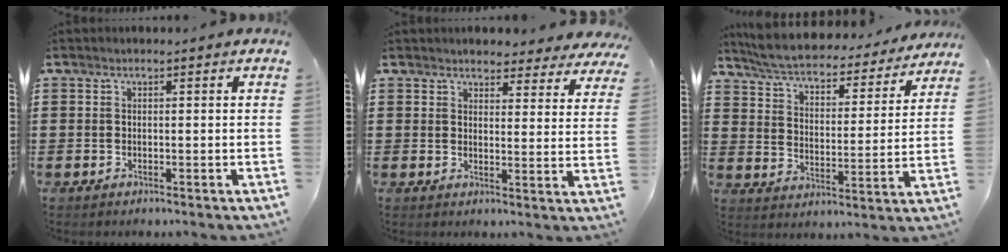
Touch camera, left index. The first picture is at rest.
{"total": 3.8, "force": [3.7, 0.6, 0.3], "torque": [-0.015, -0.018, 0.067]}
{"total": 5.2, "force": [4.9, 0.6, 1.5], "torque": [-0.055, -0.037, 0.079]}